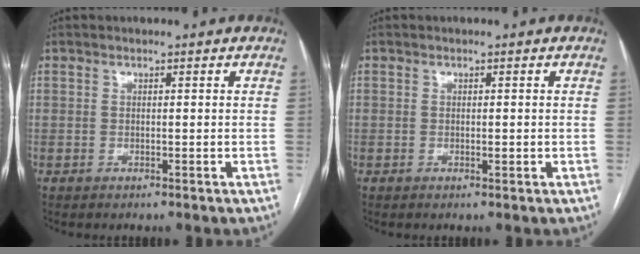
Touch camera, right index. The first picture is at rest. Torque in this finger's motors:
{"motor_torque": [0.07, 0.20, 0.07, 0.05]}